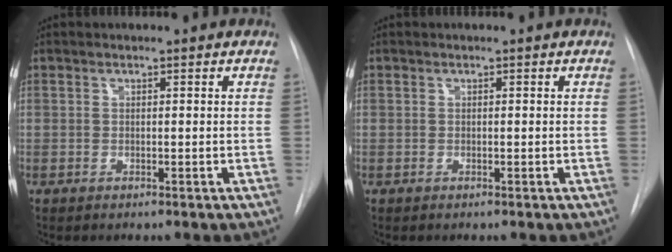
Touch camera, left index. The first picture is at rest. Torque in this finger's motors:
{"motor_torque": [0.00, 0.00, -0.01, 0.00]}